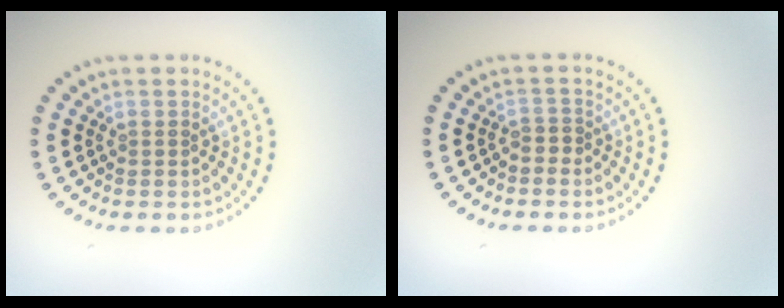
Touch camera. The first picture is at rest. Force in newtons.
{"total": 1.0, "press": 0.6, "slide": 0.8}